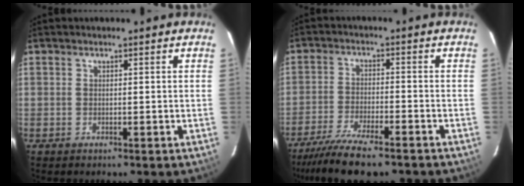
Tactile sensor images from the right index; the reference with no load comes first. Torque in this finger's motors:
{"motor_torque": [1.28, -0.86, 0.28, 0.11]}